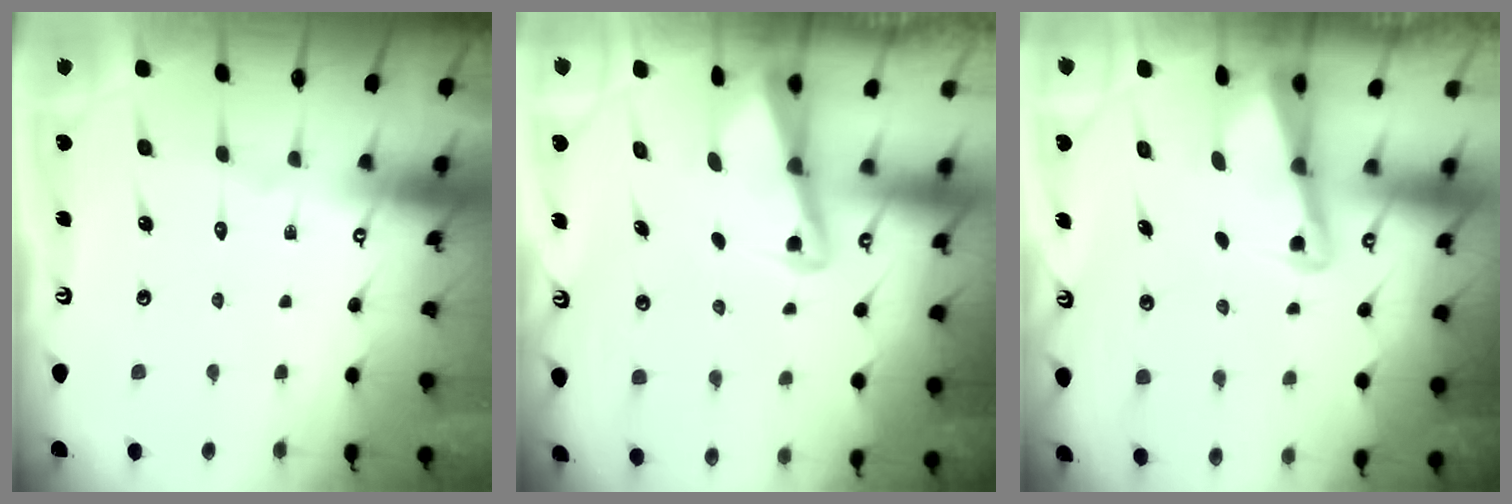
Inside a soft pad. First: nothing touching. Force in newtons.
{"total": 2.8, "press": 2.7, "slide": 0.7}
{"total": 2.6, "press": 2.5, "slide": 0.6}